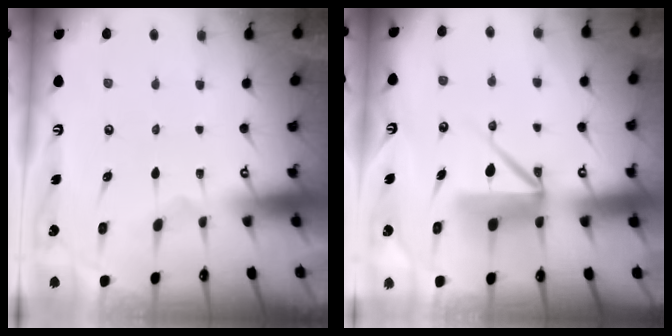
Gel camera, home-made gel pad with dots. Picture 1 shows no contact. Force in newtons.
{"total": 9.6, "press": 9.5, "slide": 1.0}